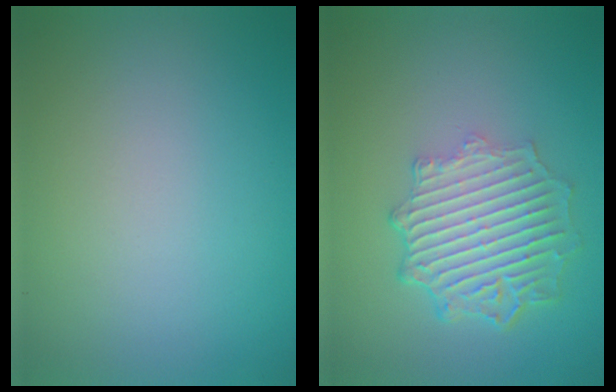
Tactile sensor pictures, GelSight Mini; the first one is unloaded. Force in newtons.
{"total": 6.3, "press": 4.7, "slide": 4.2}